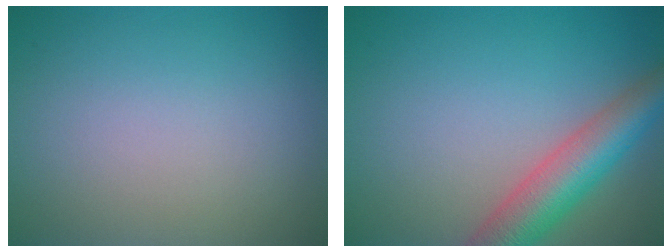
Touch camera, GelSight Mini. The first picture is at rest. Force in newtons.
{"total": 6.2, "press": 6.2, "slide": 0.3}